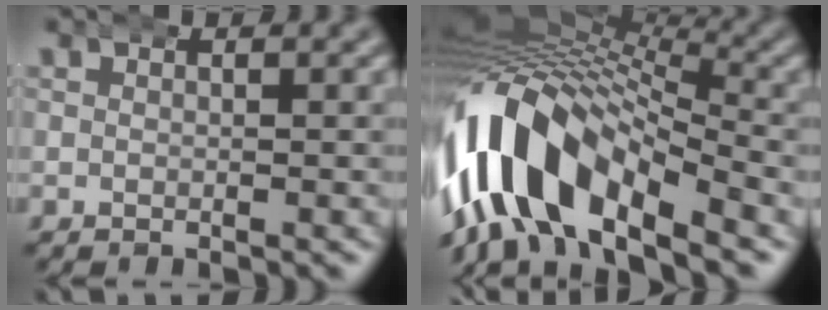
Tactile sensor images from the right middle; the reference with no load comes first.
{"total": 15.1, "force": [-2.1, 9.4, 11.7], "torque": [-0.246, -0.015, -0.025]}